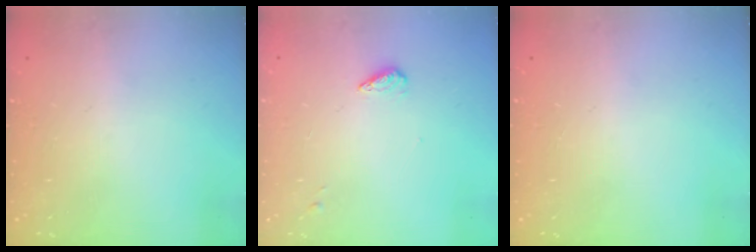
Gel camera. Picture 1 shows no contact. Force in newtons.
{"total": 3.4, "press": 3.4, "slide": 0.5}
{"total": 0.0}